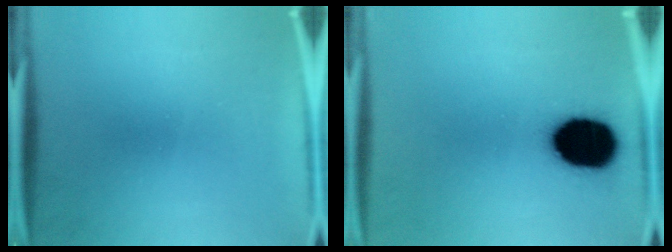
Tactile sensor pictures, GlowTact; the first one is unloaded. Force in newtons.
{"total": 17.6}